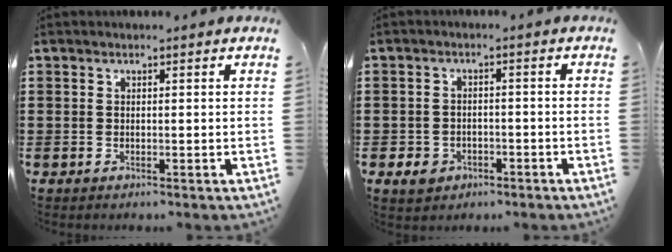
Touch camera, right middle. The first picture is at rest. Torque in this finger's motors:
{"motor_torque": [0.00, -0.05, 0.01, 0.00]}